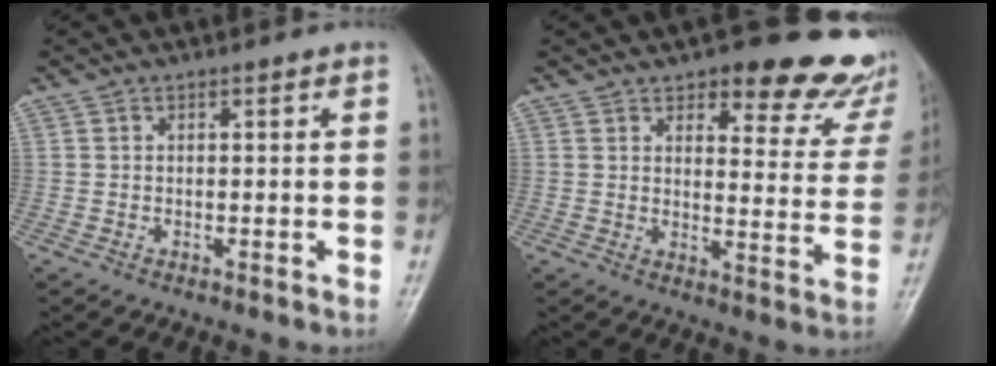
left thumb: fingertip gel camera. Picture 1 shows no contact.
{"total": 17.5, "force": [12.9, 6.9, 9.6], "torque": [-0.057, -0.074, 0.142]}